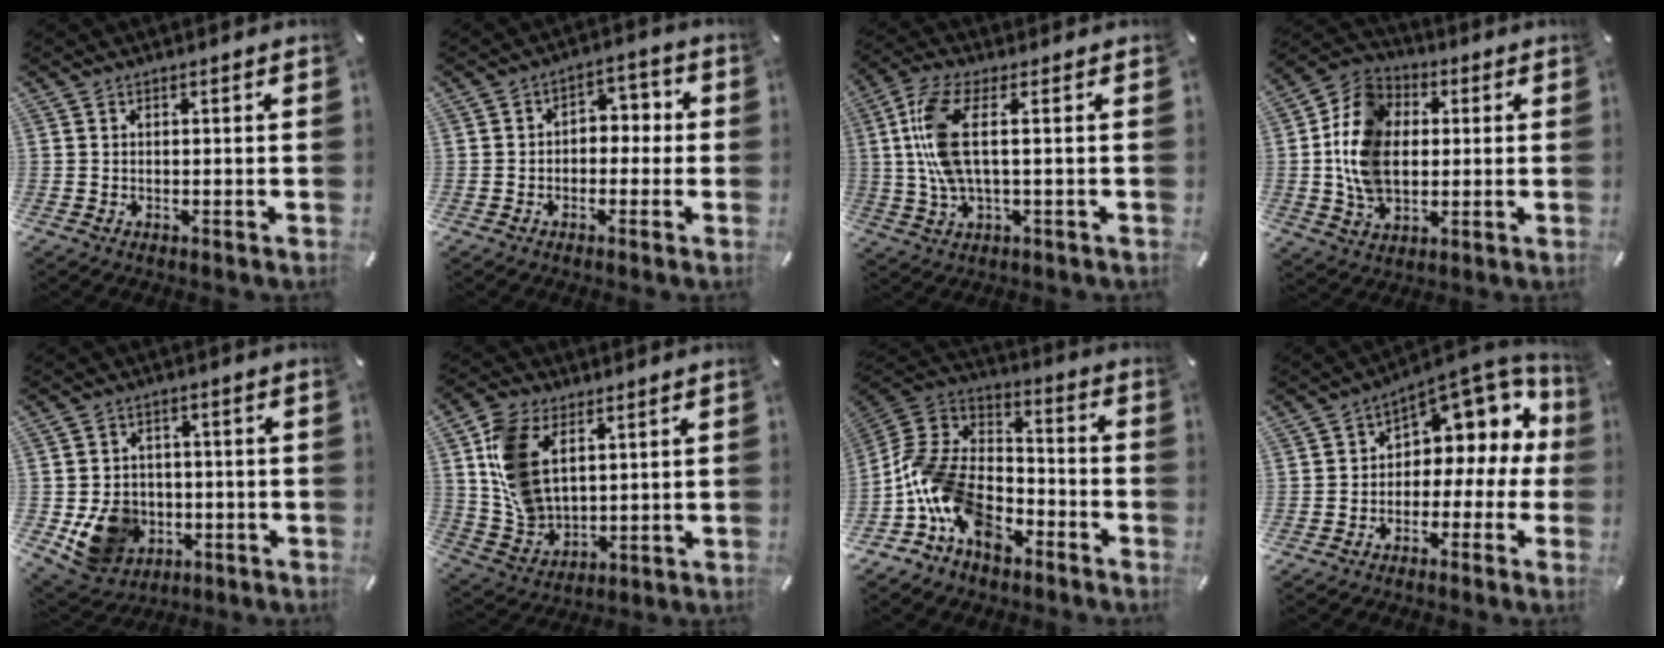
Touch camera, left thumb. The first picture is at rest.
{"total": 4.3, "force": [-1.8, 3.4, 2.1], "torque": [-0.022, 0.011, -0.041]}
{"total": 11.1, "force": [1.3, 3.9, 10.3], "torque": [-0.228, -0.014, 0.018]}
{"total": 14.1, "force": [0.3, 11.2, 8.7], "torque": [-0.202, 0.019, 0.004]}
{"total": 11.1, "force": [-2.6, 9.9, 4.4], "torque": [-0.092, 0.014, -0.038]}
{"total": 9.7, "force": [3.1, 6.5, 6.5], "torque": [-0.163, 0.004, 0.058]}
{"total": 16.1, "force": [-8.7, 10.4, 8.6], "torque": [-0.192, 0.042, -0.164]}
{"total": 8.0, "force": [4.5, 5.6, 3.5], "torque": [-0.053, -0.049, 0.079]}